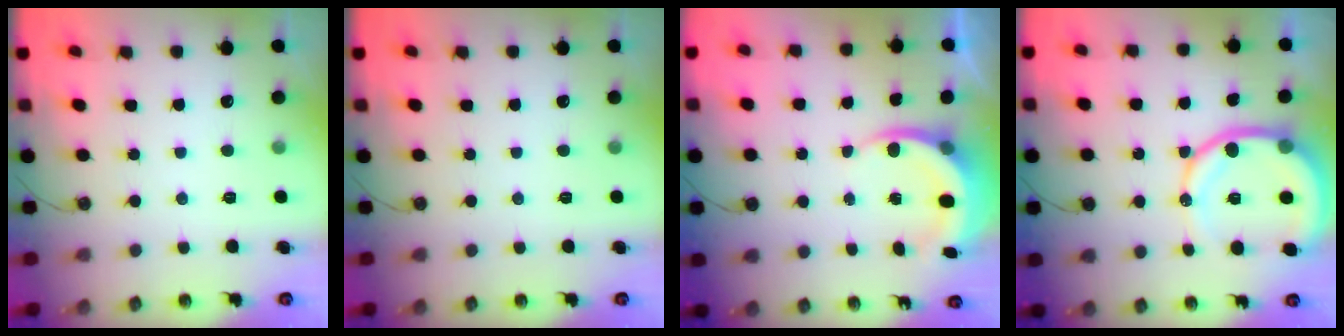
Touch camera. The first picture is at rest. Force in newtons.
{"total": 0.0}
{"total": 6.5, "press": 6.4, "slide": 1.3}
{"total": 14.1, "press": 13.9, "slide": 2.0}